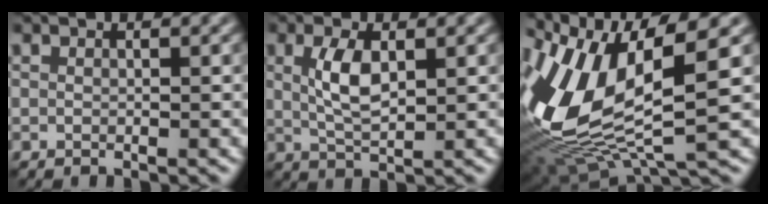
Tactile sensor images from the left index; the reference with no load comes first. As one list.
[{"total": 3.3, "force": [0.7, 1.3, 3.0], "torque": [-0.069, 0.000, 0.015]}, {"total": 11.7, "force": [2.3, 5.5, 10.0], "torque": [-0.223, -0.005, 0.038]}]